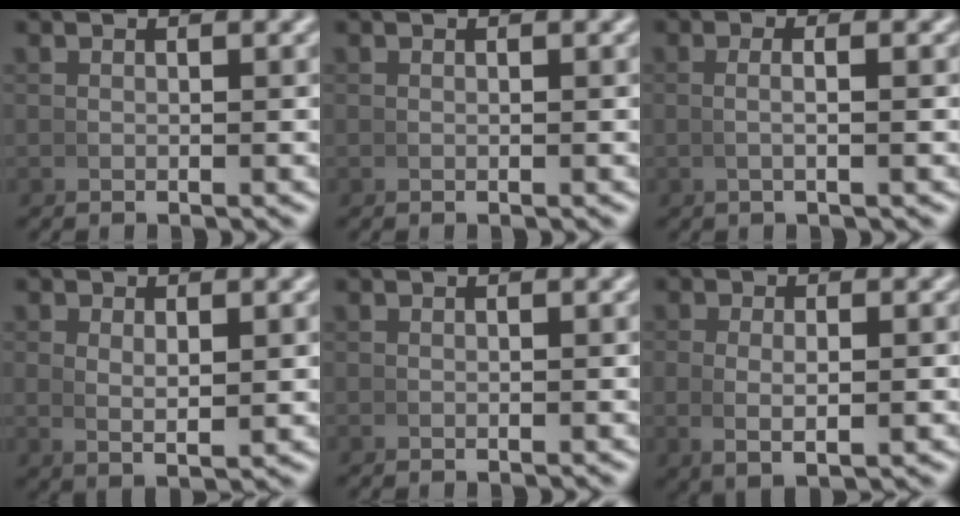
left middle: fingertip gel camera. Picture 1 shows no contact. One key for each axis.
{"total": 0.0}
{"total": 1.6, "fx": 0.0, "fy": -0.2, "fz": 1.6, "tx": -0.033, "ty": -0.001, "tz": 0.001}
{"total": 2.2, "fx": 0.6, "fy": 0.7, "fz": 2.0, "tx": -0.042, "ty": -0.015, "tz": 0.025}
{"total": 0.0}
{"total": 2.8, "fx": 0.0, "fy": 1.2, "fz": 2.6, "tx": -0.057, "ty": -0.011, "tz": 0.011}